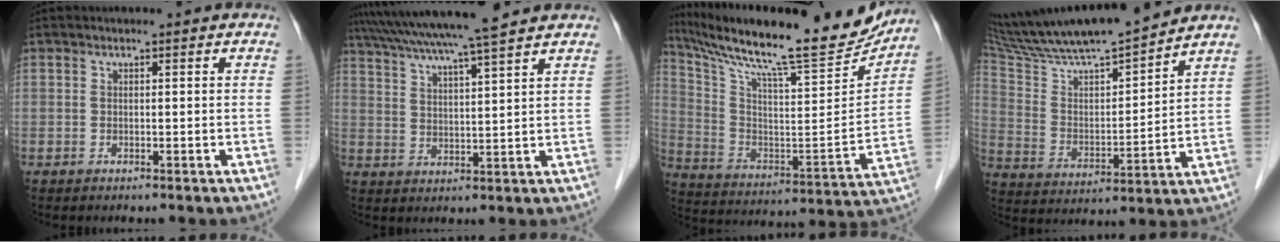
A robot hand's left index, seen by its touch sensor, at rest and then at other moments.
{"total": 13.5, "force": [11.7, -1.0, 6.7], "torque": [-0.121, 0.023, 0.179]}
{"total": 25.6, "force": [22.5, 2.5, 12.0], "torque": [-0.219, -0.043, 0.340]}
{"total": 20.2, "force": [18.1, 0.9, 8.9], "torque": [-0.160, 0.008, 0.314]}